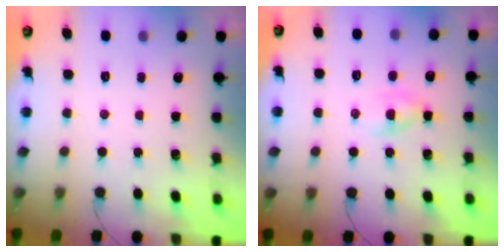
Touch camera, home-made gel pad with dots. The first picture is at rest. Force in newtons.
{"total": 2.1, "press": 2.0, "slide": 0.8}